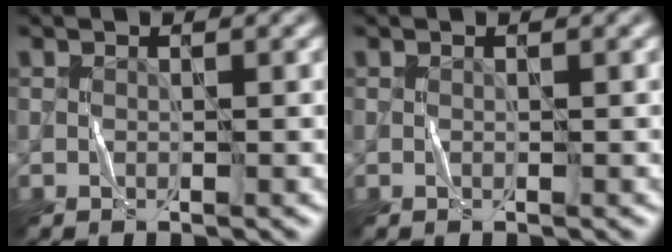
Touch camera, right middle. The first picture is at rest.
{"total": 0.0}